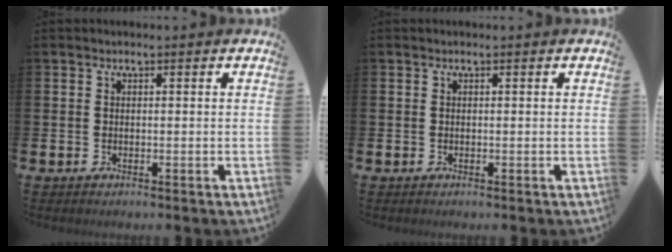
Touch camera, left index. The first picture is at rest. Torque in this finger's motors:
{"motor_torque": [0.00, 0.00, 0.00, 0.00]}